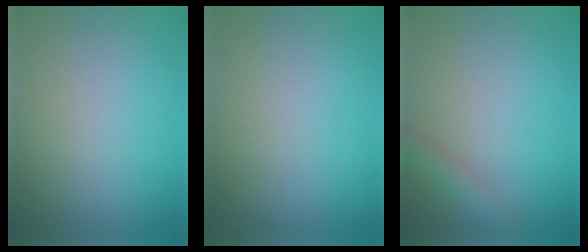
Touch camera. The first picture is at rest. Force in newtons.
{"total": 0.0}
{"total": 1.4, "press": 1.4, "slide": 0.0}